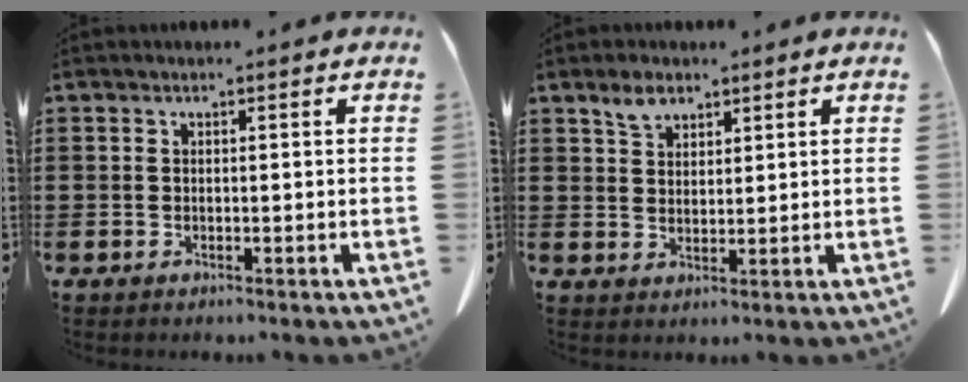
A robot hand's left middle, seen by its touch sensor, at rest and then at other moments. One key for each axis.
{"total": 3.2, "fx": 2.4, "fy": 1.5, "fz": 1.5, "tx": -0.026, "ty": 0.000, "tz": 0.044}